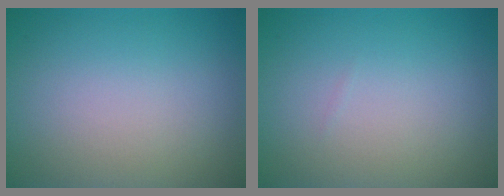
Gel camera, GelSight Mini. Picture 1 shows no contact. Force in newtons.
{"total": 0.0}